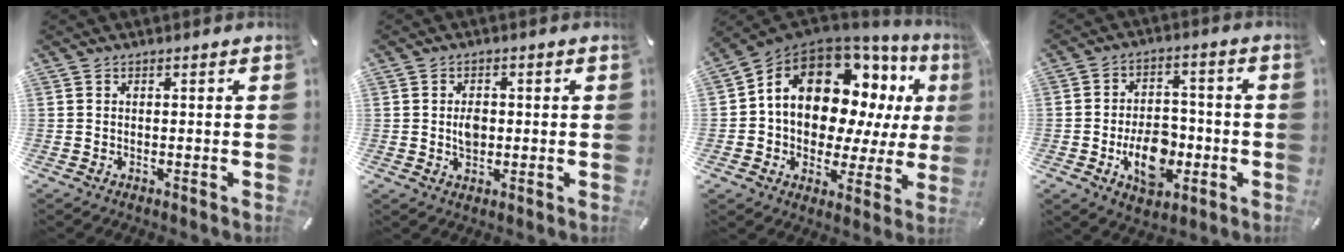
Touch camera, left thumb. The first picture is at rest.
{"total": 3.6, "force": [0.0, 2.8, 2.3], "torque": [-0.031, 0.001, -0.004]}
{"total": 16.3, "force": [6.9, 10.6, 10.3], "torque": [-0.191, -0.047, 0.122]}
{"total": 11.9, "force": [-3.7, 8.0, 8.0], "torque": [-0.133, 0.008, -0.062]}